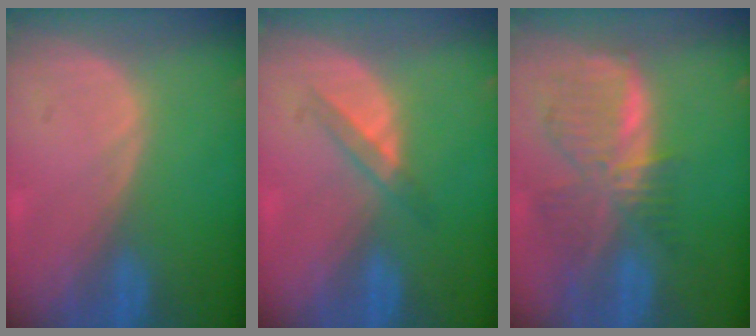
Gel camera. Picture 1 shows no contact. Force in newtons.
{"total": 2.6, "press": 2.4, "slide": 1.0}
{"total": 8.7, "press": 7.5, "slide": 4.3}